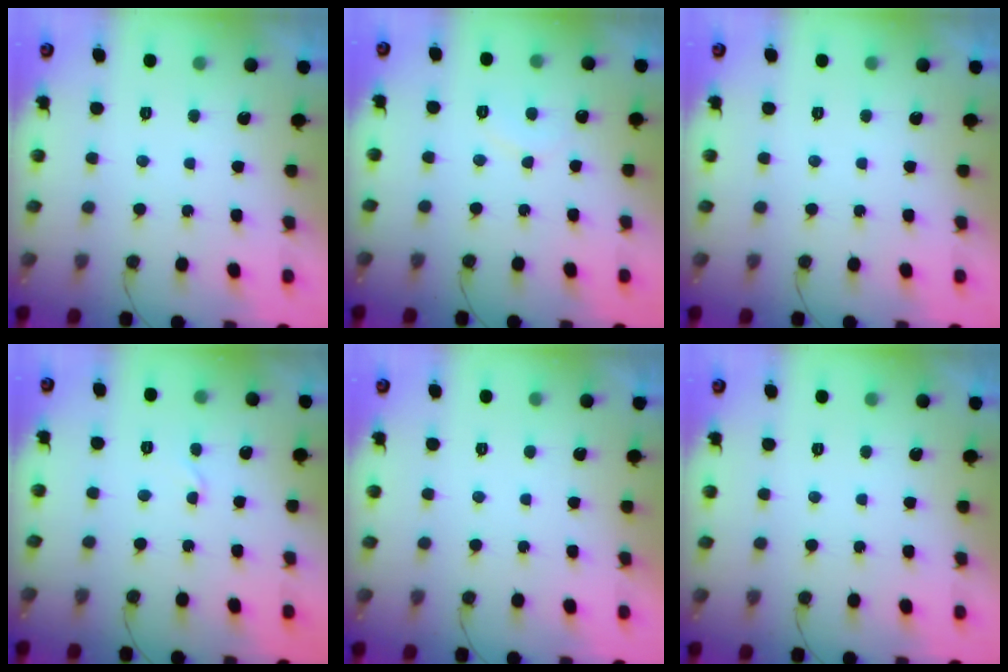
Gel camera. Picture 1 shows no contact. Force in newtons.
{"total": 5.3, "press": 5.3, "slide": 0.3}
{"total": 0.0}
{"total": 2.7, "press": 2.7, "slide": 0.3}
{"total": 1.6, "press": 1.6, "slide": 0.0}
{"total": 0.0}